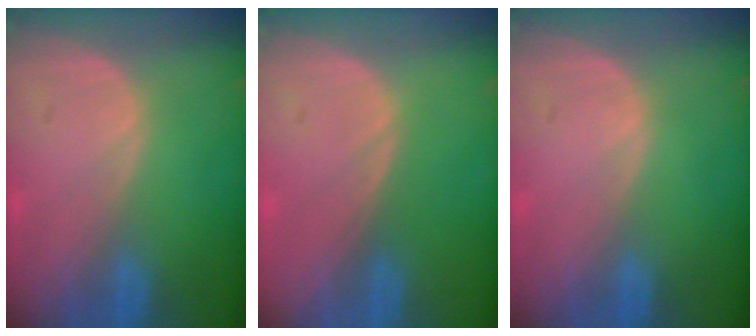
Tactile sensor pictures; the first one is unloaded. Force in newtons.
{"total": 0.0}
{"total": 0.0}